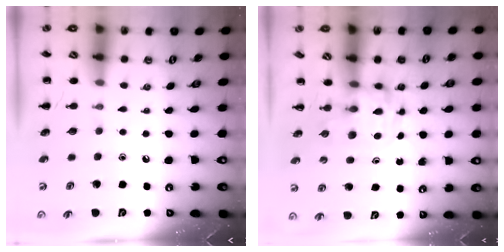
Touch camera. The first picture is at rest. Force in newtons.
{"total": 3.6, "press": 3.5, "slide": 0.6}